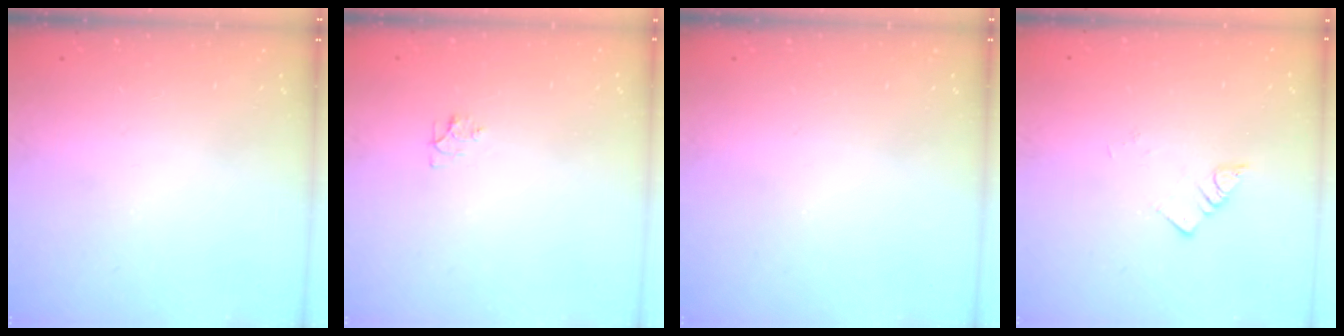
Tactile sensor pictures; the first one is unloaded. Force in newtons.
{"total": 4.3, "press": 4.3, "slide": 0.6}
{"total": 0.0}
{"total": 2.9, "press": 2.8, "slide": 0.6}